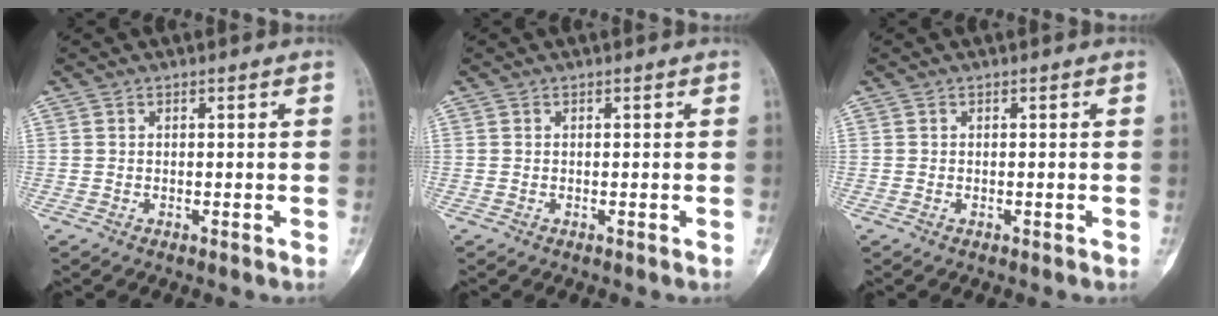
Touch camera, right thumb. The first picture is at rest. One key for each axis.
{"total": 0.0}
{"total": 0.0}